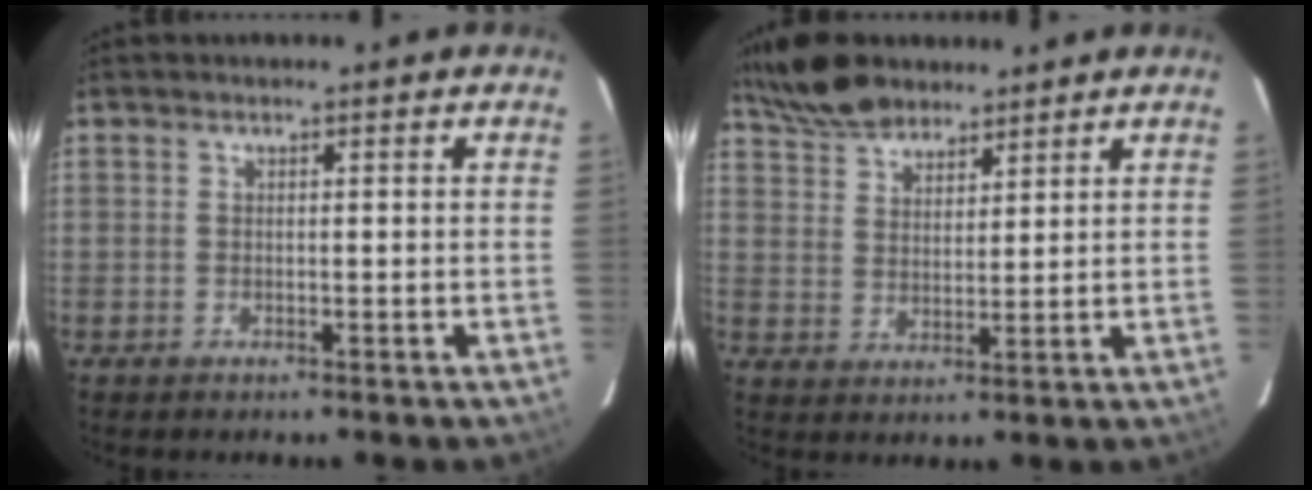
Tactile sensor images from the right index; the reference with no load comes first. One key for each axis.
{"total": 9.3, "fx": 7.6, "fy": 3.9, "fz": 3.7, "tx": -0.083, "ty": 0.030, "tz": 0.140}